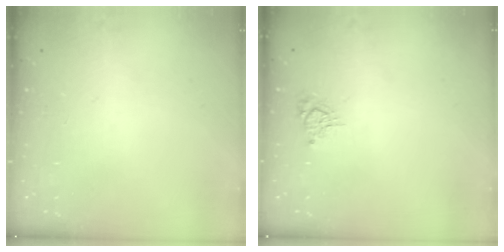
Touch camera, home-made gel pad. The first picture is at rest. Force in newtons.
{"total": 5.7, "press": 5.6, "slide": 0.6}